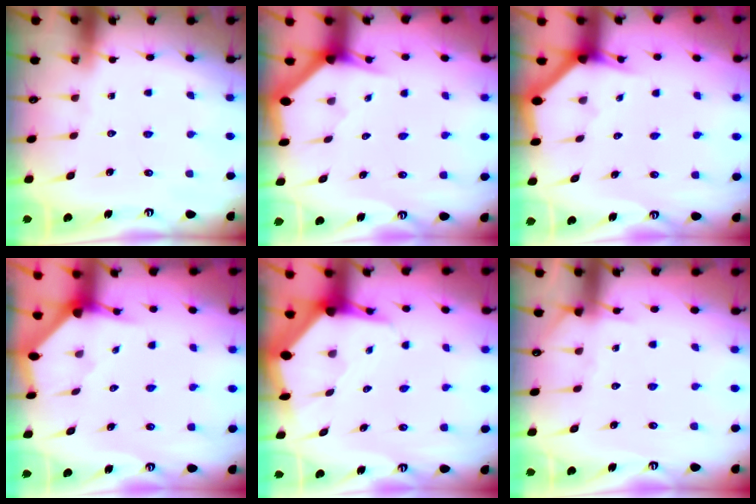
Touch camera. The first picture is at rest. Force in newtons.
{"total": 2.9, "press": 2.9, "slide": 0.0}
{"total": 3.7, "press": 3.7, "slide": 0.2}
{"total": 2.9, "press": 2.9, "slide": 0.3}
{"total": 6.3, "press": 6.2, "slide": 0.6}
{"total": 4.6, "press": 4.5, "slide": 0.6}